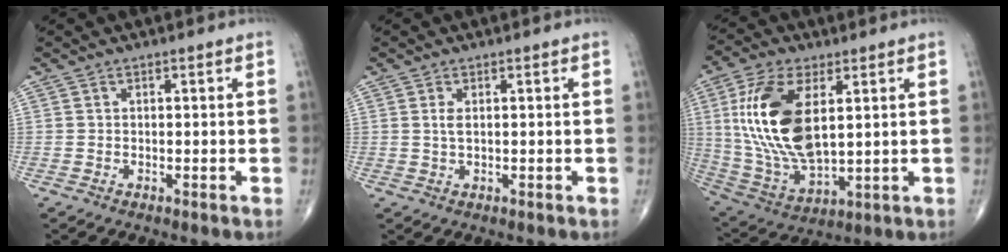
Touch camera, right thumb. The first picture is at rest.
{"total": 1.8, "force": [0.4, 0.8, 1.6], "torque": [-0.037, 0.001, 0.011]}
{"total": 19.5, "force": [4.1, 9.6, 16.5], "torque": [-0.334, -0.020, 0.085]}